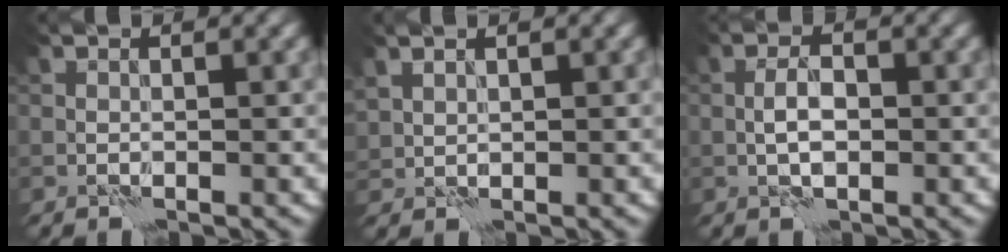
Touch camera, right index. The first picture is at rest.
{"total": 1.2, "force": [1.1, 0.5, 0.3], "torque": [-0.010, 0.005, 0.027]}
{"total": 2.5, "force": [-0.4, 1.1, 2.2], "torque": [-0.042, 0.005, -0.010]}